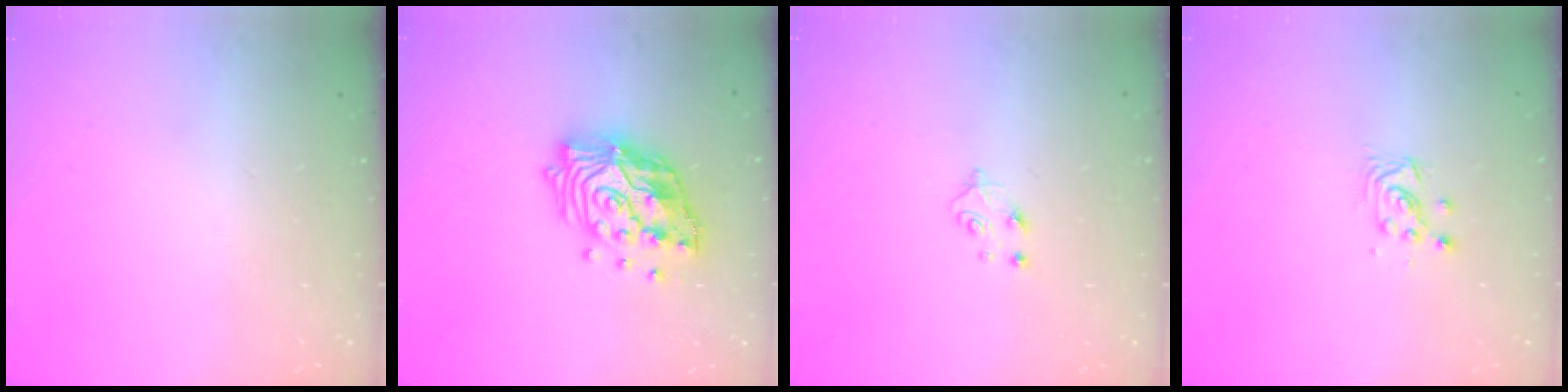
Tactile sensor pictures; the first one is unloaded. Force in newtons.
{"total": 17.3, "press": 17.1, "slide": 2.1}
{"total": 4.9, "press": 4.9, "slide": 0.5}
{"total": 3.8, "press": 3.8, "slide": 0.5}